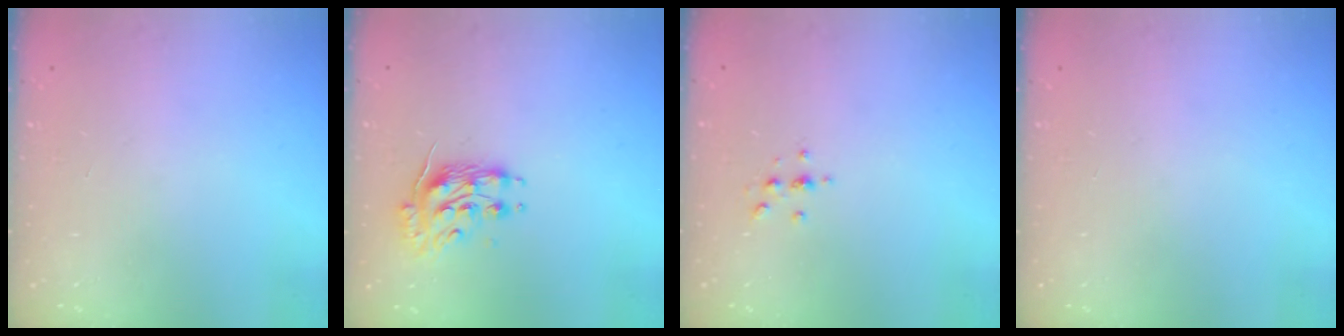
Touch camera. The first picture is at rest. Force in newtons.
{"total": 10.2, "press": 10.2, "slide": 0.6}
{"total": 2.4, "press": 2.4, "slide": 0.3}
{"total": 0.0}